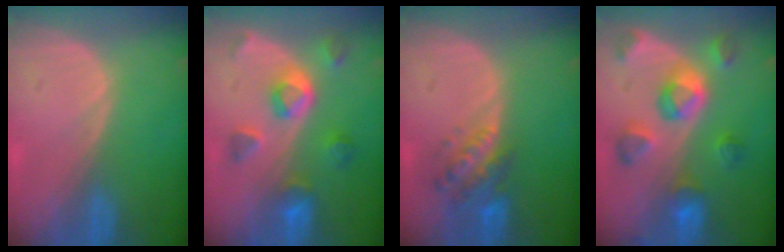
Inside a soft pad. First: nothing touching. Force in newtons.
{"total": 7.7, "press": 6.8, "slide": 3.5}
{"total": 5.9, "press": 5.6, "slide": 1.8}
{"total": 9.3, "press": 8.5, "slide": 3.9}